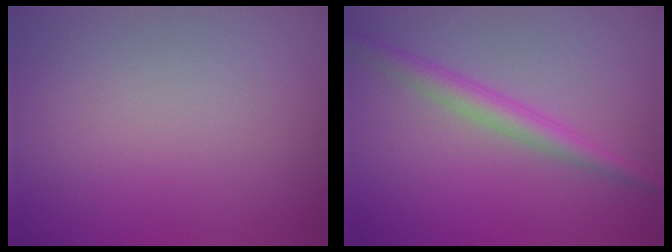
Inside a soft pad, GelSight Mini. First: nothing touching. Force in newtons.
{"total": 3.0, "press": 3.0, "slide": 0.0}